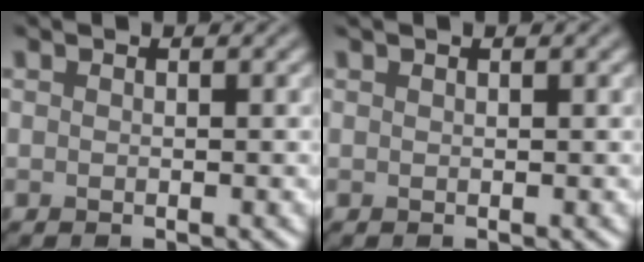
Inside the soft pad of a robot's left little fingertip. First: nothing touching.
{"total": 0.7, "force": [0.5, 0.1, 0.4], "torque": [-0.010, 0.002, 0.008]}